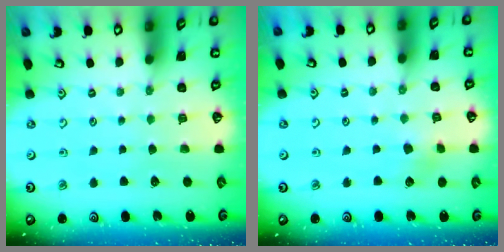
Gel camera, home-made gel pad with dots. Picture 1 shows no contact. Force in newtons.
{"total": 4.0, "press": 3.9, "slide": 0.4}